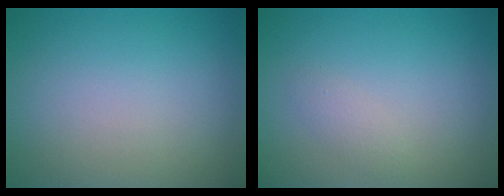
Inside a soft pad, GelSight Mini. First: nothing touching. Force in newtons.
{"total": 1.1, "press": 1.1, "slide": 0.1}